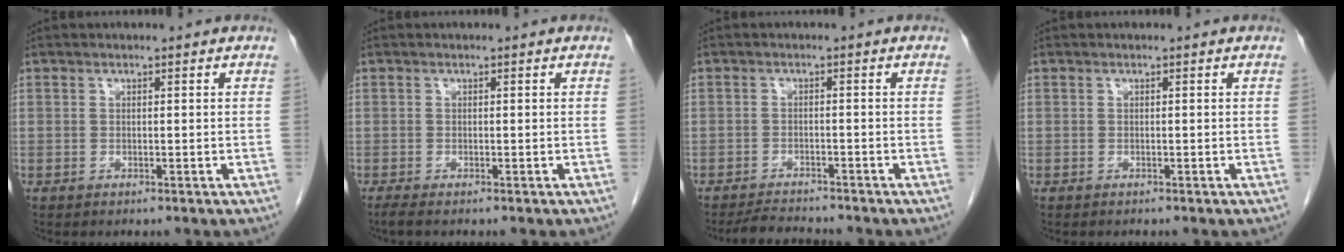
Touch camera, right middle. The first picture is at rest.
{"total": 1.0, "force": [-0.8, -0.1, 0.6], "torque": [-0.016, -0.005, -0.015]}
{"total": 3.9, "force": [-3.8, 0.0, 0.8], "torque": [-0.018, -0.019, -0.064]}
{"total": 0.0}